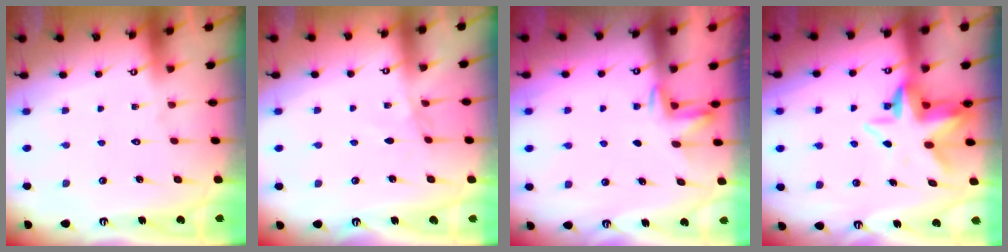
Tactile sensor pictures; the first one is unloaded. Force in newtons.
{"total": 2.5, "press": 2.5, "slide": 0.5}
{"total": 2.3, "press": 2.2, "slide": 0.4}
{"total": 7.4, "press": 7.4, "slide": 1.1}